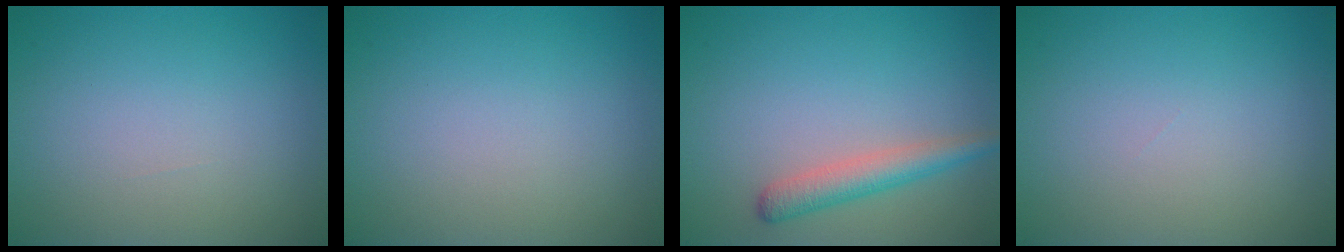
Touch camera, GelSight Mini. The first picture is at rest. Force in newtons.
{"total": 0.0}
{"total": 2.8, "press": 2.8, "slide": 0.2}
{"total": 0.0}